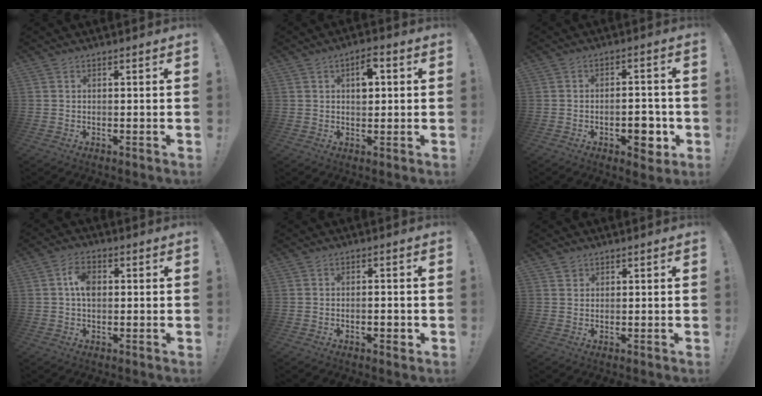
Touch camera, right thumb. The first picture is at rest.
{"total": 5.3, "force": [1.1, 3.3, 4.0], "torque": [-0.043, -0.002, 0.012]}
{"total": 7.4, "force": [-2.9, 4.0, 5.4], "torque": [-0.053, 0.011, -0.046]}
{"total": 6.1, "force": [0.8, 3.9, 4.6], "torque": [-0.062, 0.004, 0.013]}
{"total": 2.7, "force": [-1.3, 0.9, 2.2], "torque": [-0.031, 0.004, -0.021]}
{"total": 1.5, "force": [1.2, 1.0, 0.2], "torque": [0.010, -0.009, 0.019]}